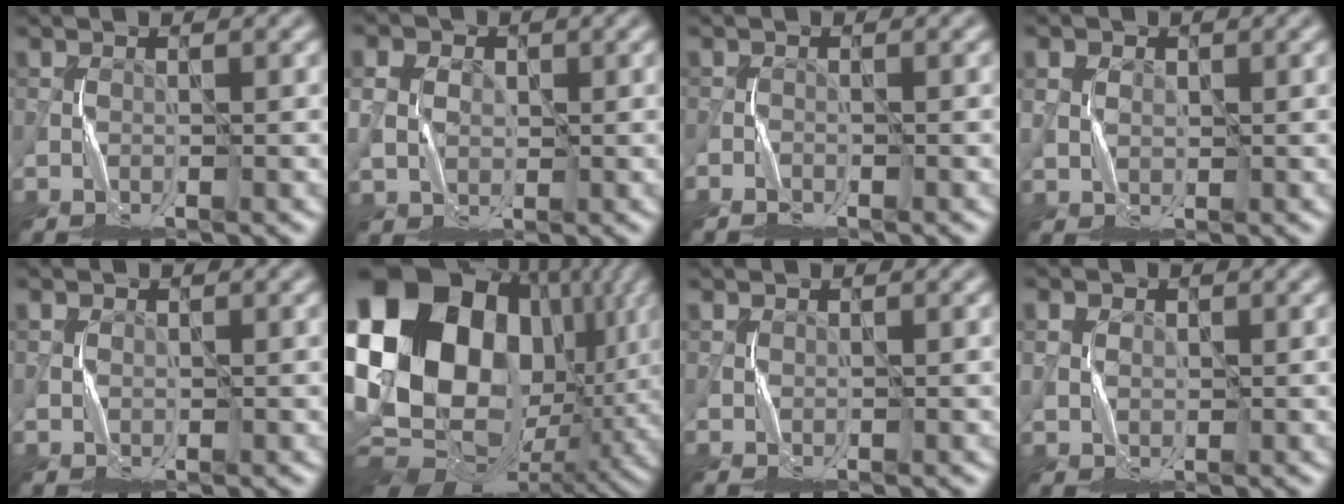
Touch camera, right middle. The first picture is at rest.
{"total": 6.3, "force": [2.3, 4.9, 3.2], "torque": [-0.077, 0.026, 0.024]}
{"total": 0.9, "force": [-0.7, 0.4, 0.3], "torque": [-0.006, 0.001, -0.016]}
{"total": 3.0, "force": [1.6, 2.2, 1.4], "torque": [-0.042, 0.005, 0.033]}
{"total": 1.0, "force": [0.7, 0.6, 0.2], "torque": [-0.004, -0.002, 0.016]}
{"total": 22.2, "force": [3.7, 15.6, 15.4], "torque": [-0.298, 0.002, 0.061]}
{"total": 0.7, "force": [0.7, 0.3, 0.1], "torque": [-0.003, -0.001, 0.016]}
{"total": 2.6, "force": [1.4, 1.9, 1.1], "torque": [-0.036, 0.003, 0.034]}